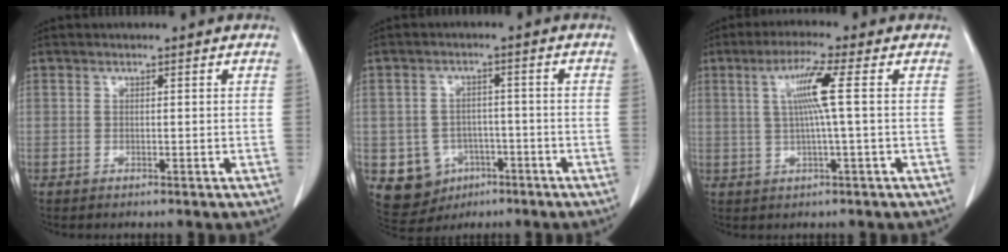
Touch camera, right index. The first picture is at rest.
{"total": 7.9, "force": [-3.1, 7.0, 2.0], "torque": [-0.041, 0.009, -0.035]}
{"total": 6.3, "force": [1.1, -0.9, 6.1], "torque": [-0.117, 0.007, 0.026]}